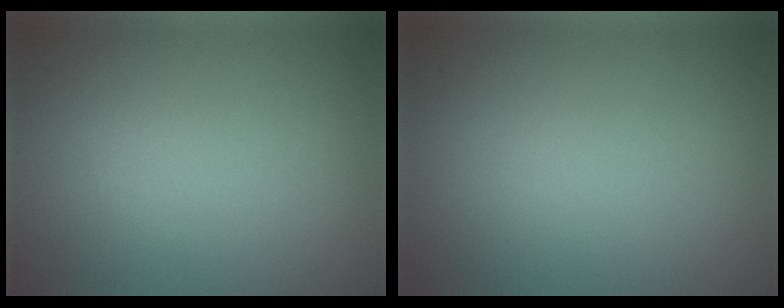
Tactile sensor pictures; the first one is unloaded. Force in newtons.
{"total": 0.0}